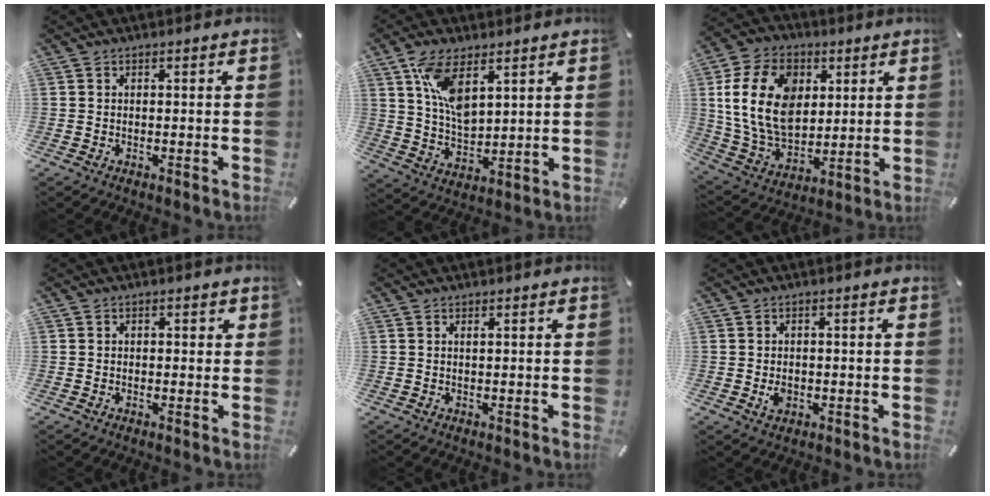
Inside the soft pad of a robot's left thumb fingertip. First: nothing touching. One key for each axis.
{"total": 10.6, "fx": 5.6, "fy": 5.1, "fz": 7.4, "tx": -0.159, "ty": -0.020, "tz": 0.102}
{"total": 17.8, "fx": 3.7, "fy": 13.3, "fz": 11.2, "tx": -0.230, "ty": 0.002, "tz": 0.068}
{"total": 1.1, "fx": 0.1, "fy": 1.0, "fz": 0.6, "tx": -0.003, "ty": 0.004, "tz": -0.004}
{"total": 0.5, "fx": 0.3, "fy": 0.0, "fz": 0.5, "tx": -0.008, "ty": 0.000, "tz": 0.005}
{"total": 2.7, "fx": -0.5, "fy": 2.1, "fz": 1.7, "tx": -0.022, "ty": 0.000, "tz": -0.010}